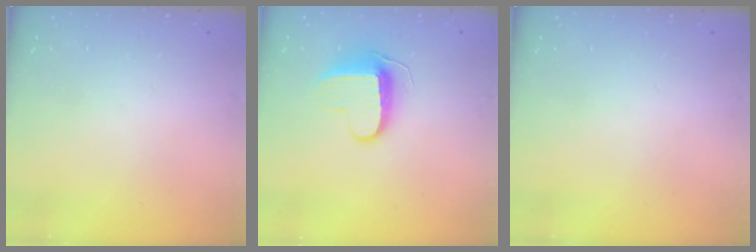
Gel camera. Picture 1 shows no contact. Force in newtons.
{"total": 9.6, "press": 9.6, "slide": 0.9}
{"total": 0.0}